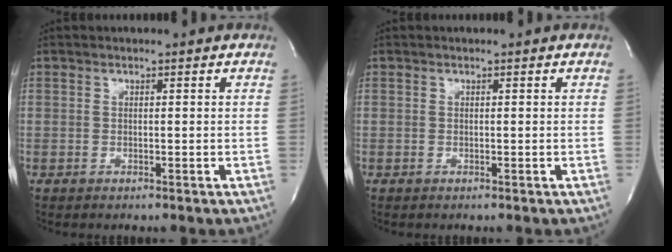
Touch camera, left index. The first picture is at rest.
{"total": 0.0}